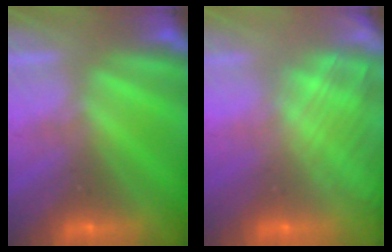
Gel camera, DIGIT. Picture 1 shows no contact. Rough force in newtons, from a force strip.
{"total": 2.9}